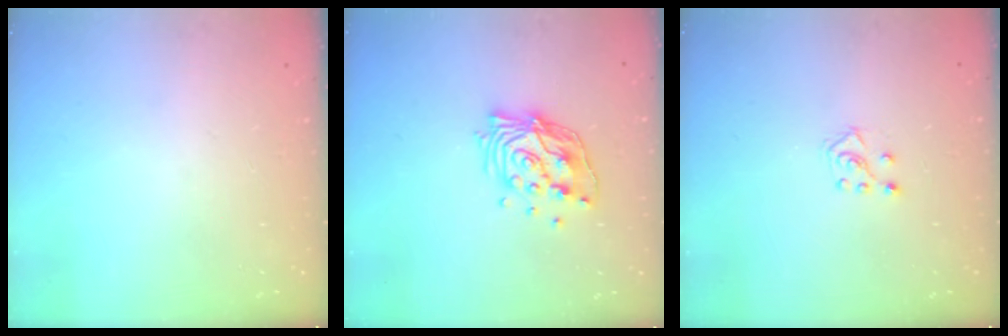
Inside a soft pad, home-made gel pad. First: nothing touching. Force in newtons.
{"total": 13.1, "press": 13.1, "slide": 1.2}
{"total": 4.9, "press": 4.8, "slide": 0.8}